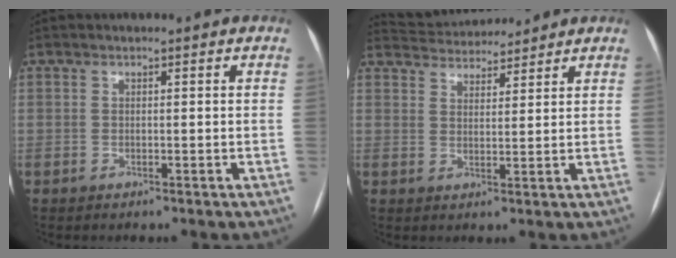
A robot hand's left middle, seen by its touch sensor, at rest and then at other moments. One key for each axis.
{"total": 7.5, "fx": 7.3, "fy": 1.2, "fz": 1.0, "tx": -0.024, "ty": 0.025, "tz": 0.116}